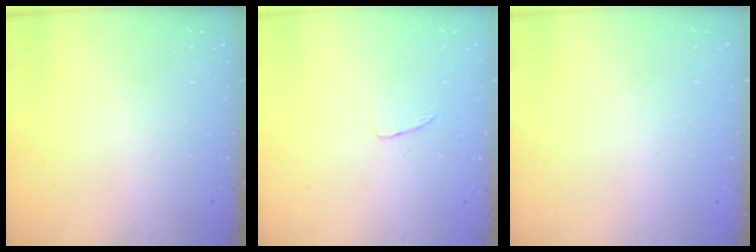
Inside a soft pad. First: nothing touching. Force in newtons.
{"total": 3.3, "press": 3.3, "slide": 0.2}
{"total": 0.0}